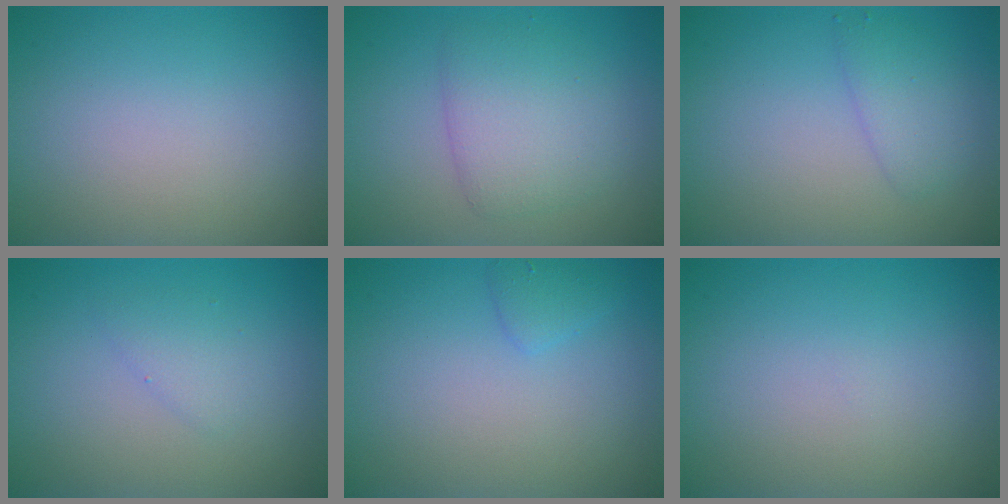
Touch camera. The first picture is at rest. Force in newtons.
{"total": 3.9, "press": 3.8, "slide": 0.2}
{"total": 2.1, "press": 2.1, "slide": 0.1}
{"total": 1.4, "press": 1.4, "slide": 0.1}
{"total": 1.1, "press": 1.1, "slide": 0.1}
{"total": 0.0}